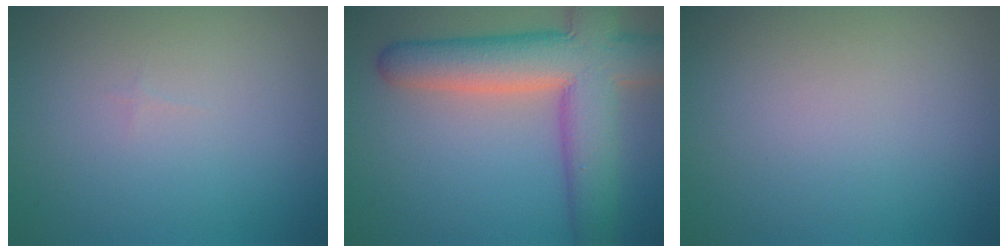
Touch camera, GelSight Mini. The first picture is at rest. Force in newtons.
{"total": 10.2, "press": 10.2, "slide": 0.8}
{"total": 0.0}